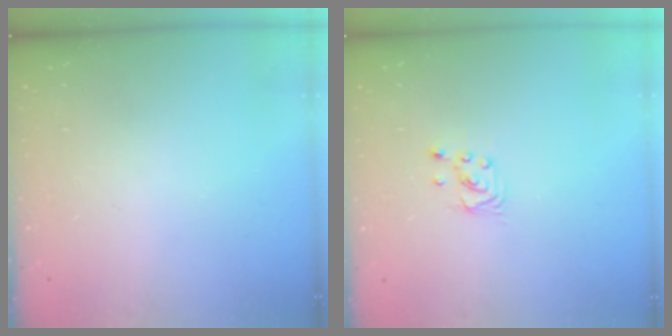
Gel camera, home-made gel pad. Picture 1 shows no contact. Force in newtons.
{"total": 1.6, "press": 1.6, "slide": 0.0}